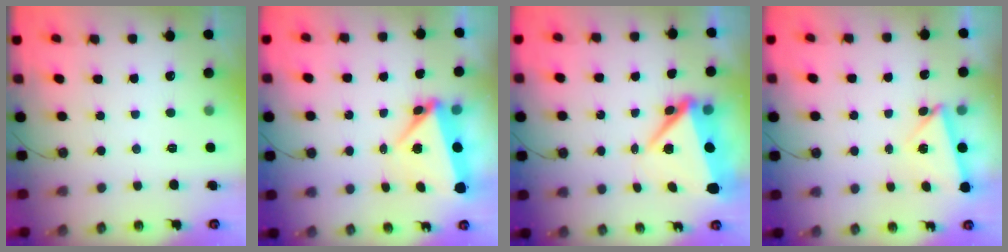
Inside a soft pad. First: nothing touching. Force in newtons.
{"total": 6.5, "press": 5.0, "slide": 4.2}
{"total": 7.9, "press": 7.7, "slide": 1.8}
{"total": 4.4, "press": 4.2, "slide": 1.1}